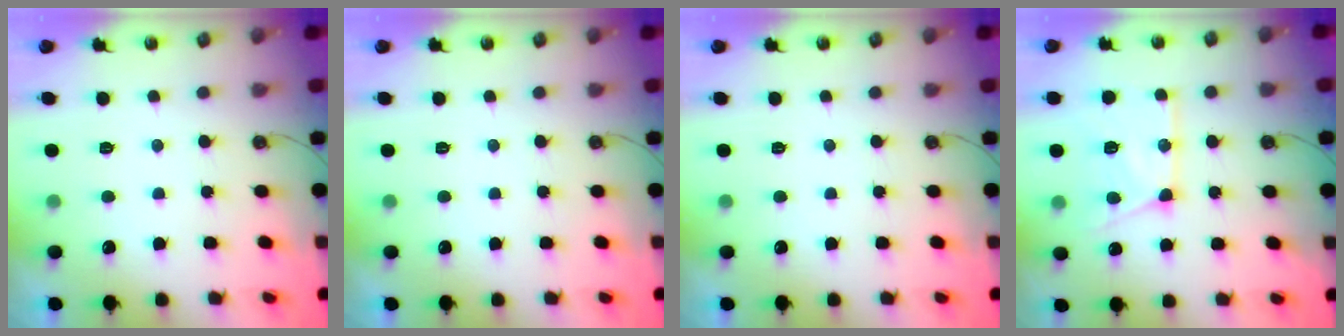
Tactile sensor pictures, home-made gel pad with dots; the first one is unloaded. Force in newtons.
{"total": 0.0}
{"total": 0.0}
{"total": 15.7, "press": 15.6, "slide": 2.0}